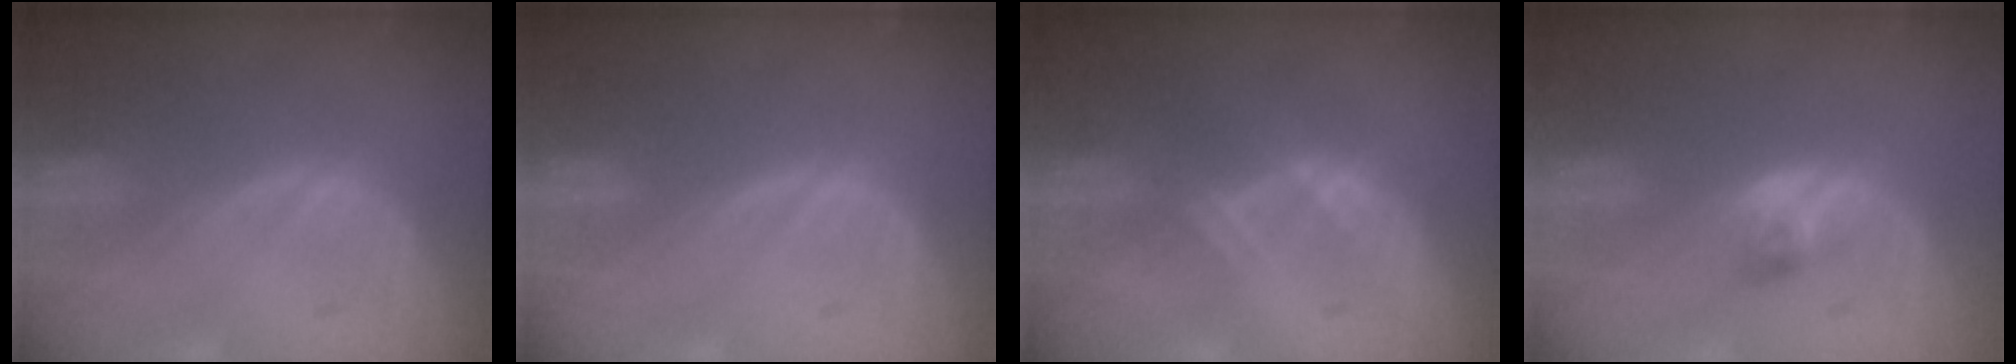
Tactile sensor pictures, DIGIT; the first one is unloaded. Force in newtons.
{"total": 0.0}
{"total": 1.9, "press": 1.9, "slide": 0.3}
{"total": 2.5, "press": 2.3, "slide": 1.1}